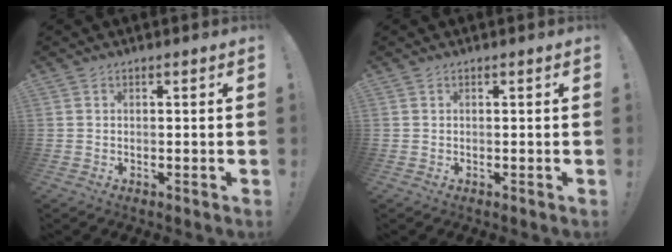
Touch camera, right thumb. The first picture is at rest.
{"total": 0.0}